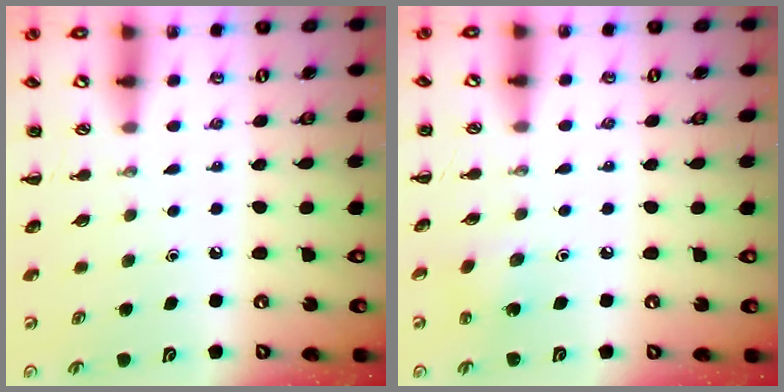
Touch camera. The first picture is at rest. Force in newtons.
{"total": 2.2, "press": 2.0, "slide": 0.7}